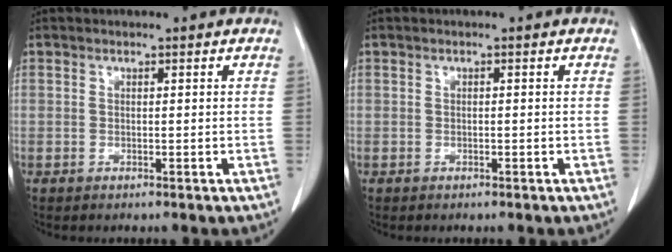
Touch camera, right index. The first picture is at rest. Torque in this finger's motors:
{"motor_torque": [0.00, 0.00, 0.01, 0.00]}